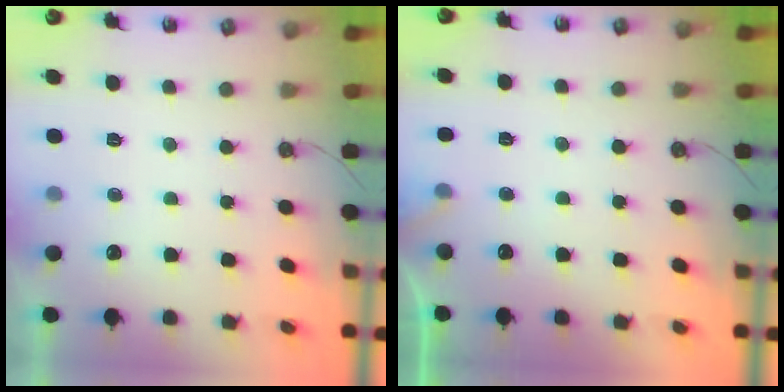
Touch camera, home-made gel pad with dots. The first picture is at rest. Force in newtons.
{"total": 5.0, "press": 5.0, "slide": 0.3}